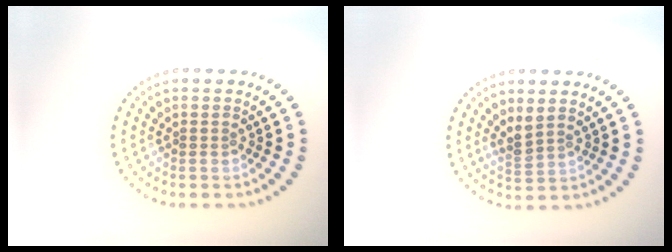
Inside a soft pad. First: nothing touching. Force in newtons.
{"total": 1.6, "press": 1.3, "slide": 1.0}